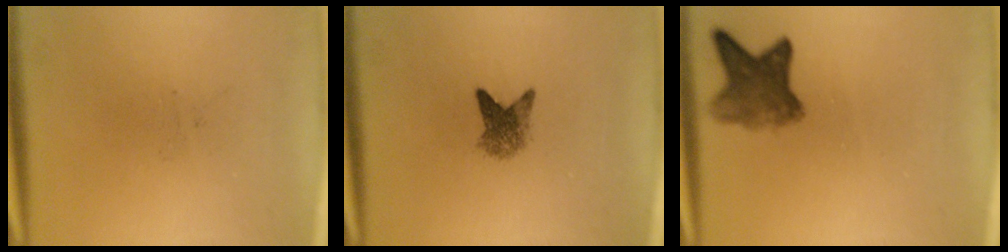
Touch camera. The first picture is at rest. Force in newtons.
{"total": 3.2}
{"total": 5.8}